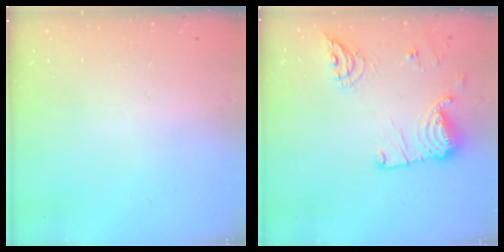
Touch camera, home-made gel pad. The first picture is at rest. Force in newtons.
{"total": 14.5, "press": 14.5, "slide": 0.4}